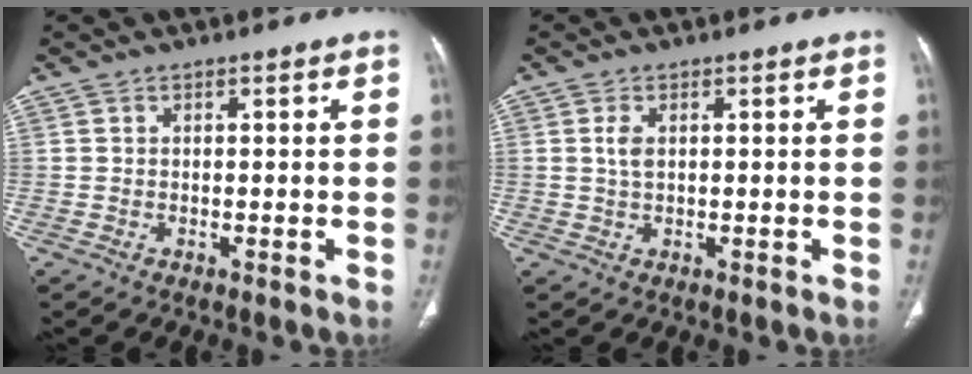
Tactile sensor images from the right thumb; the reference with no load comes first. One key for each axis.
{"total": 2.4, "fx": 0.5, "fy": 1.3, "fz": 2.0, "tx": -0.046, "ty": 0.003, "tz": 0.011}